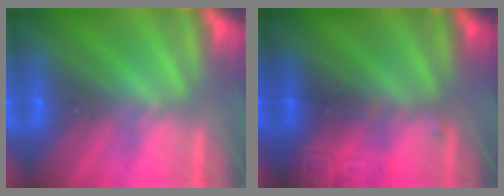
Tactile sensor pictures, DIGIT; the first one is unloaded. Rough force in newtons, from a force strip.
{"total": 2.9}